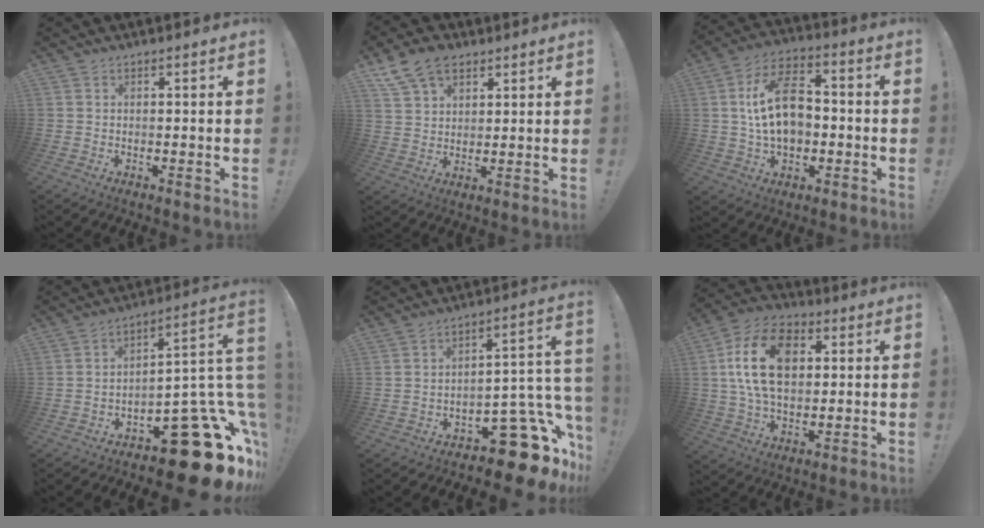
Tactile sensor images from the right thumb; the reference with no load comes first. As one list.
[{"total": 10.4, "force": [6.4, 6.8, 4.7], "torque": [-0.080, -0.026, 0.126]}, {"total": 16.9, "force": [0.3, 11.2, 12.6], "torque": [-0.208, 0.013, 0.006]}, {"total": 22.0, "force": [-12.5, 7.8, 16.4], "torque": [-0.151, 0.060, -0.195]}, {"total": 17.0, "force": [-9.1, 7.0, 12.5], "torque": [-0.123, 0.046, -0.140]}, {"total": 18.6, "force": [3.3, 12.2, 13.6], "torque": [-0.241, 0.006, 0.054]}]